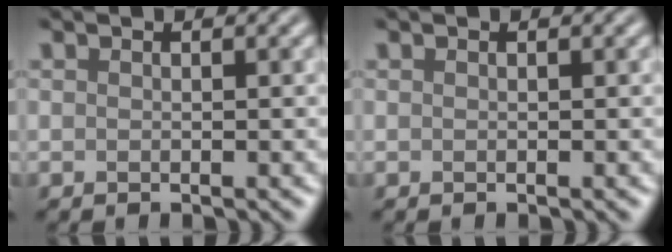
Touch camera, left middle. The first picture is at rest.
{"total": 0.0}